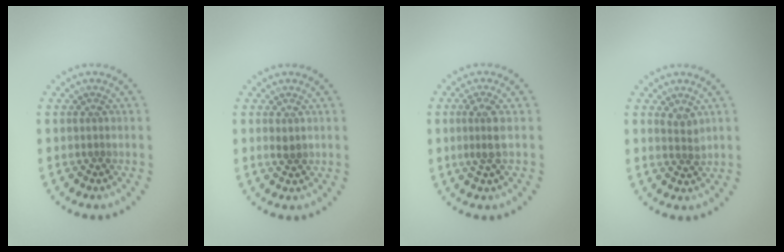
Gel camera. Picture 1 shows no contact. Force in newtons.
{"total": 0.9, "press": 0.9, "slide": 0.2}
{"total": 2.0, "press": 1.7, "slide": 1.1}
{"total": 1.4, "press": 1.1, "slide": 0.9}